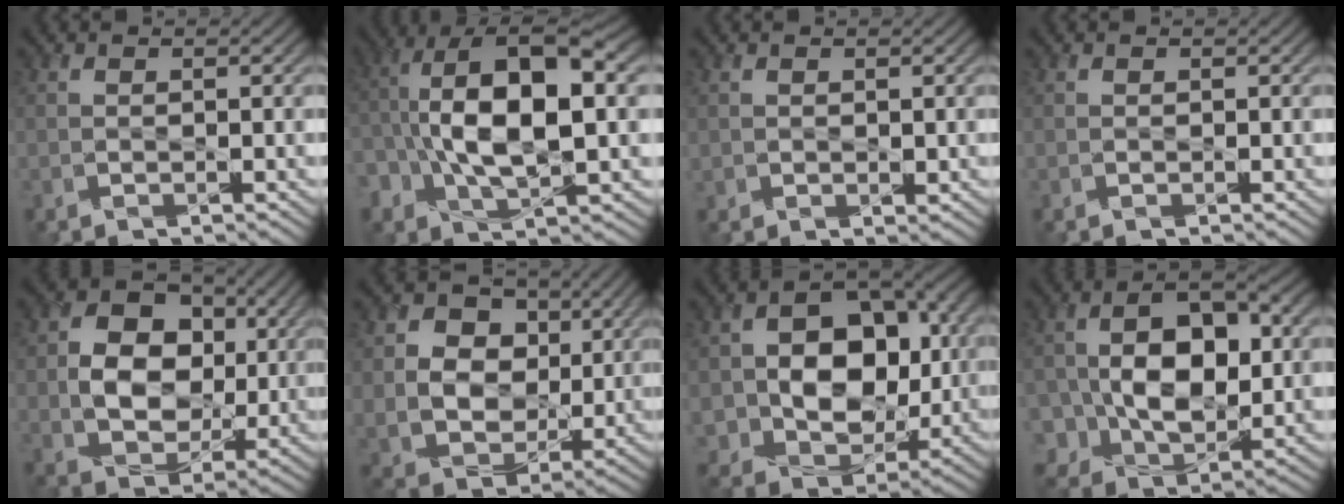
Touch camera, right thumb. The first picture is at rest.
{"total": 13.7, "force": [-0.2, 6.8, 11.9], "torque": [-0.229, 0.007, -0.005]}
{"total": 1.0, "force": [0.5, 0.8, 0.4], "torque": [-0.010, -0.007, 0.015]}
{"total": 0.0}
{"total": 9.8, "force": [1.2, 7.6, 6.1], "torque": [-0.125, -0.001, 0.012]}
{"total": 11.8, "force": [3.3, 9.3, 6.4], "torque": [-0.164, 0.011, 0.063]}
{"total": 12.9, "force": [0.2, 9.7, 8.4], "torque": [-0.143, -0.008, 0.002]}
{"total": 11.8, "force": [0.9, 8.0, 8.6], "torque": [-0.152, -0.003, 0.015]}